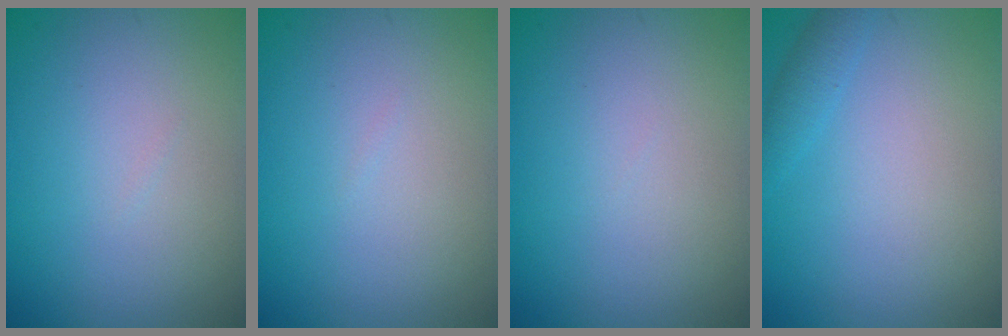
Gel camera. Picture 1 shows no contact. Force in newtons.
{"total": 0.0}
{"total": 0.0}
{"total": 1.3, "press": 1.3, "slide": 0.1}